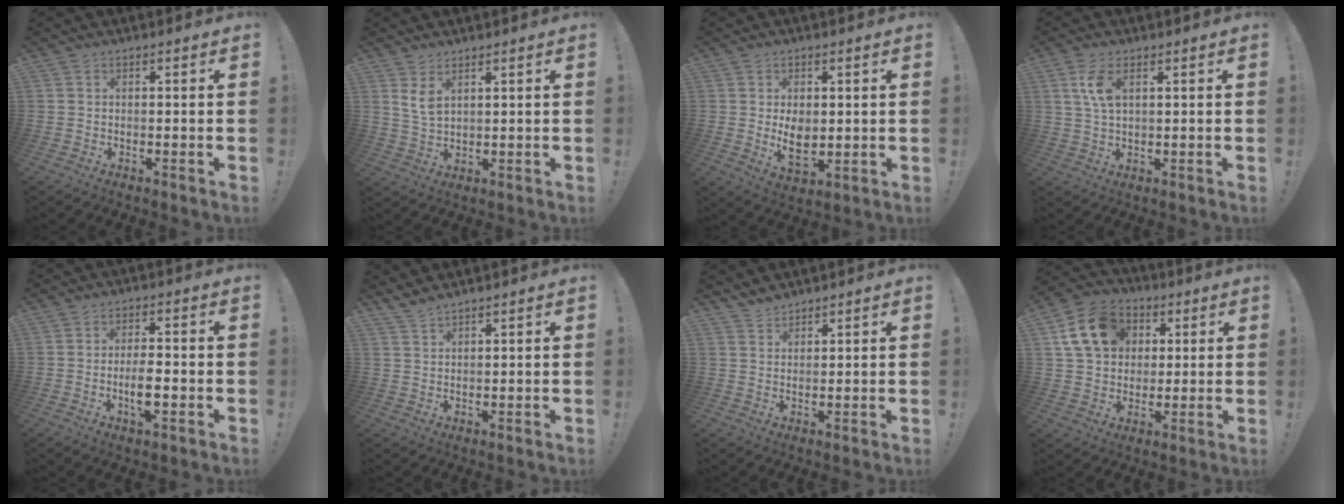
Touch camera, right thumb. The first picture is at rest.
{"total": 4.6, "force": [2.8, 1.8, 3.2], "torque": [-0.053, -0.016, 0.050]}
{"total": 6.9, "force": [0.4, 4.5, 5.2], "torque": [-0.085, -0.009, 0.009]}
{"total": 6.4, "force": [2.1, 2.9, 5.2], "torque": [-0.104, -0.005, 0.032]}
{"total": 6.4, "force": [-2.1, 2.0, 5.7], "torque": [-0.112, 0.000, -0.038]}
{"total": 2.8, "force": [2.5, 0.2, 1.2], "torque": [-0.033, -0.011, 0.048]}
{"total": 3.3, "force": [3.1, 1.1, 0.6], "torque": [-0.016, -0.019, 0.060]}
{"total": 15.5, "force": [5.4, 12.1, 8.2], "torque": [-0.124, -0.006, 0.111]}